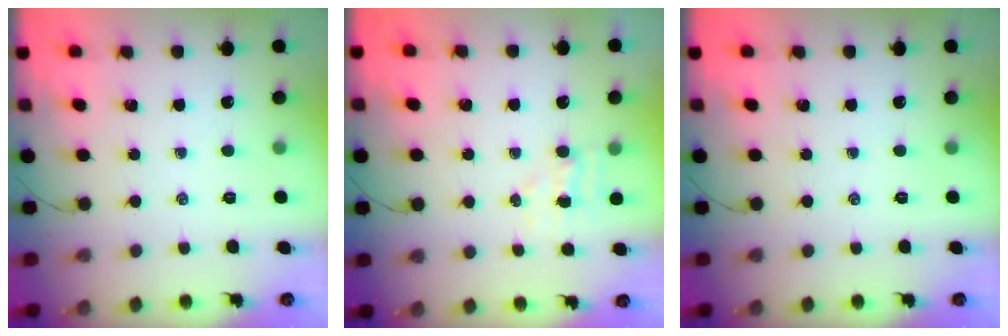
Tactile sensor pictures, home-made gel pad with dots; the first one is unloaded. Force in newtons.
{"total": 3.4, "press": 3.2, "slide": 1.0}
{"total": 0.0}